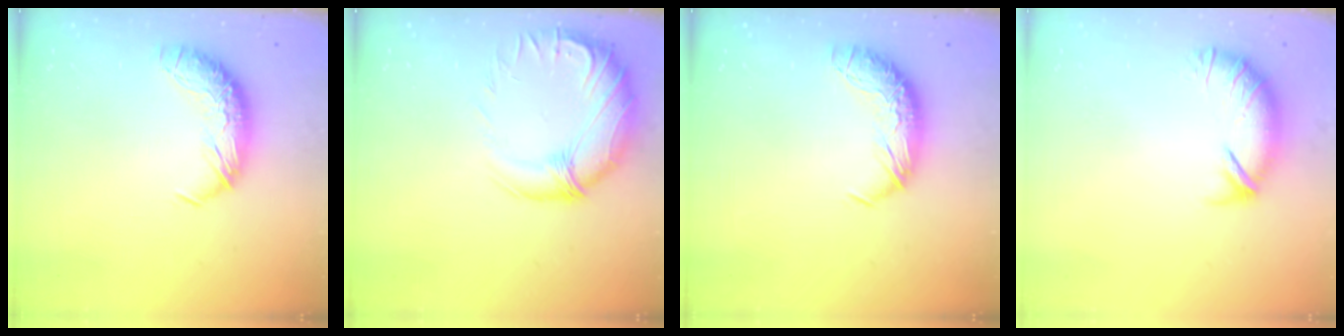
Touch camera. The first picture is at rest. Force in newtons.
{"total": 2.9, "press": 0.9, "slide": 2.8}
{"total": 0.0}
{"total": 4.1, "press": 3.8, "slide": 1.5}